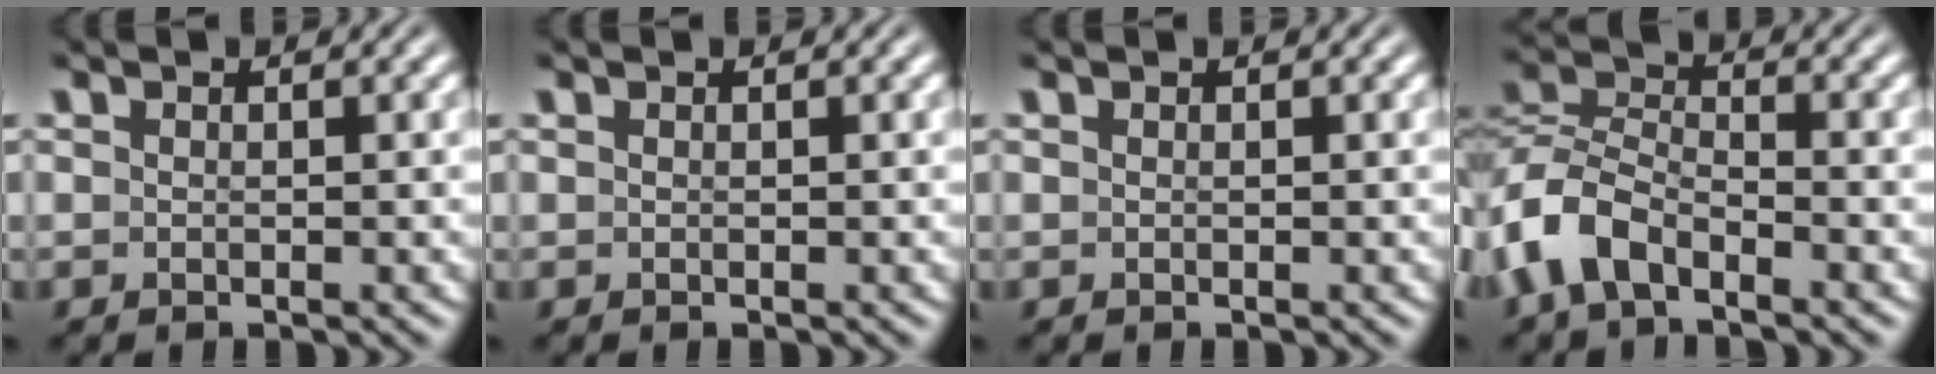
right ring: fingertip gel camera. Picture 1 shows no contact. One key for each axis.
{"total": 0.0}
{"total": 0.0}
{"total": 5.5, "fx": -2.5, "fy": 3.8, "fz": 3.0, "tx": -0.085, "ty": -0.015, "tz": -0.043}